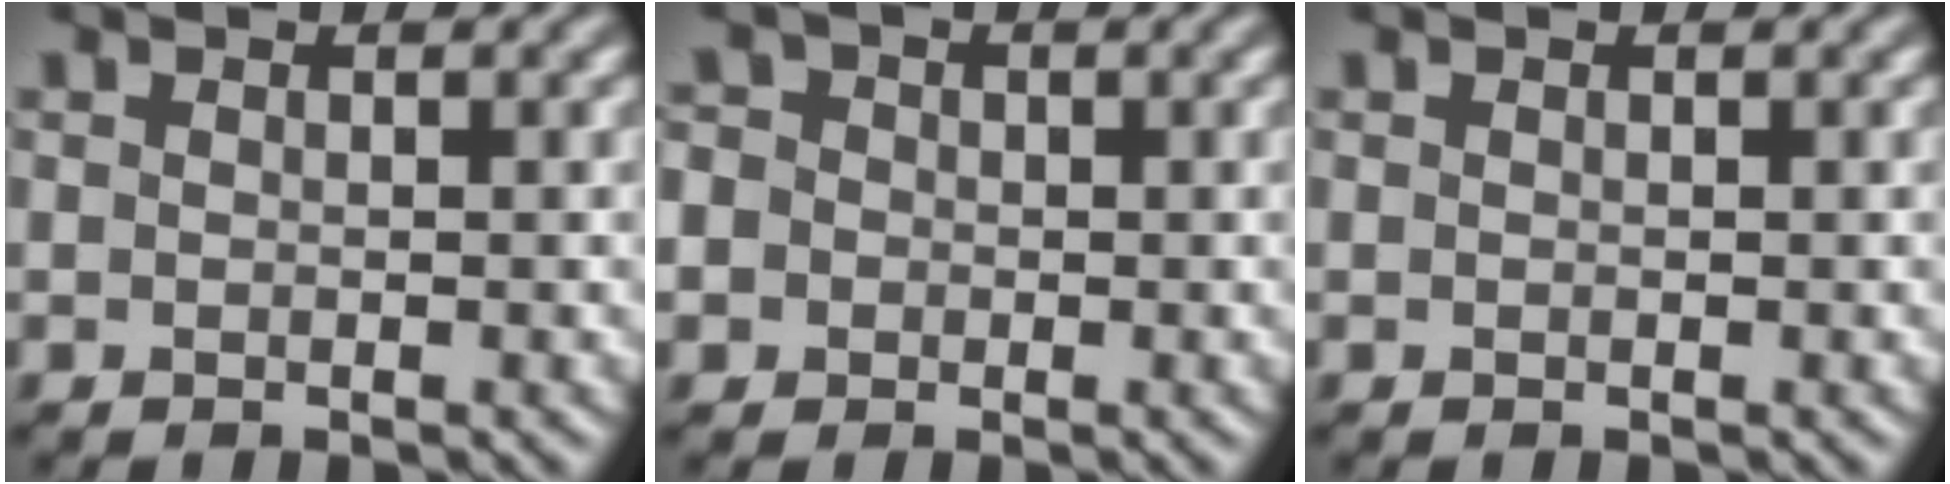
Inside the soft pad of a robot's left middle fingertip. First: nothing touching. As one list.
[{"total": 3.3, "force": [0.1, 3.2, 0.9], "torque": [-0.009, 0.022, -0.033]}, {"total": 0.0}]